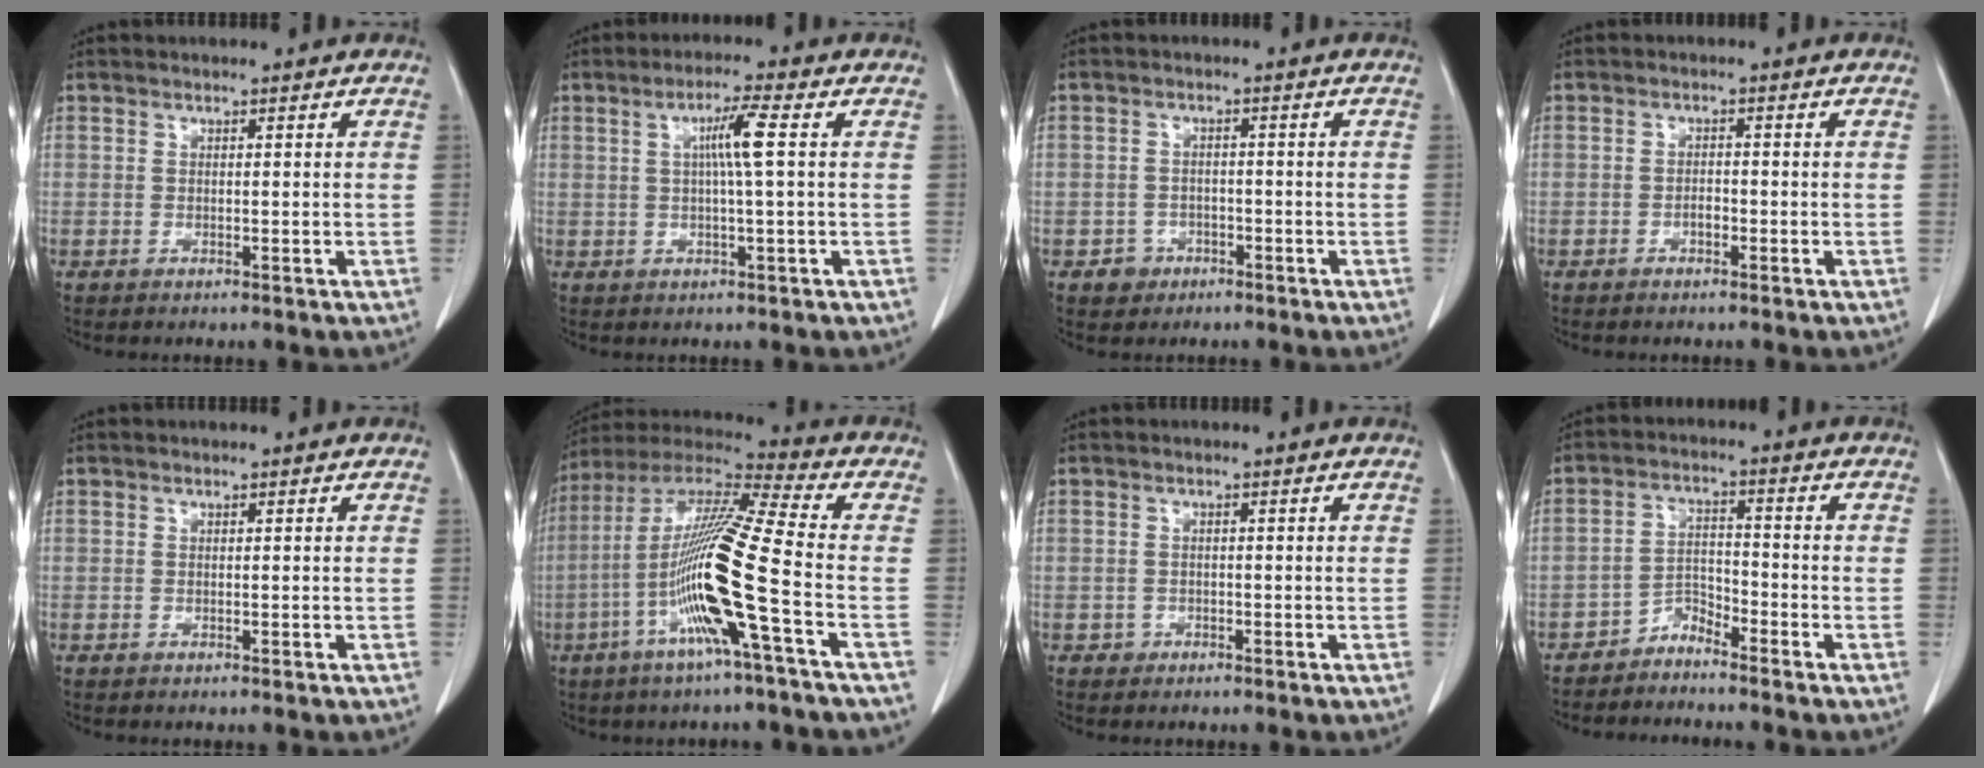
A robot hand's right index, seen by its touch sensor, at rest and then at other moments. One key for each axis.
{"total": 5.1, "fx": 0.9, "fy": -0.5, "fz": 5.0, "tx": -0.090, "ty": 0.005, "tz": 0.016}
{"total": 3.0, "fx": -1.5, "fy": 2.6, "fz": 0.1, "tx": 0.006, "ty": 0.015, "tz": -0.022}
{"total": 1.3, "fx": -0.7, "fy": 0.6, "fz": 0.9, "tx": -0.012, "ty": 0.005, "tz": -0.015}
{"total": 0.0}
{"total": 17.0, "fx": -4.9, "fy": -0.9, "fz": 16.2, "tx": -0.321, "ty": -0.005, "tz": -0.106}
{"total": 1.2, "fx": -0.6, "fy": 1.0, "fz": -0.1, "tx": 0.004, "ty": 0.007, "tz": -0.012}
{"total": 3.2, "fx": -3.0, "fy": 0.8, "fz": 0.4, "tx": 0.000, "ty": -0.001, "tz": -0.059}